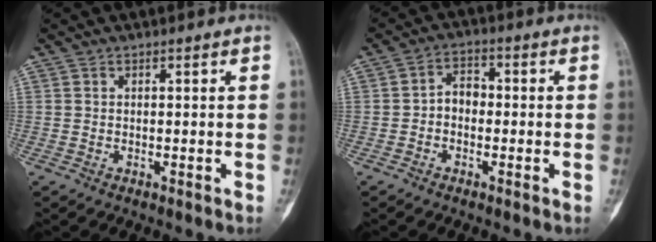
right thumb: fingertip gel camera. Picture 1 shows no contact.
{"total": 4.2, "force": [-0.8, 3.1, 2.7], "torque": [-0.030, 0.020, -0.024]}